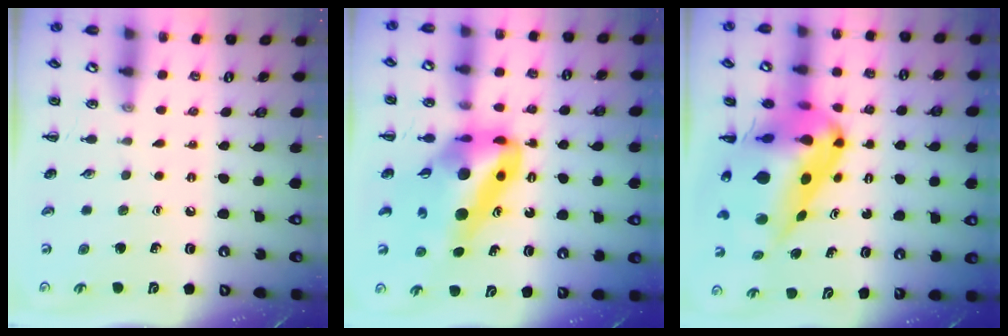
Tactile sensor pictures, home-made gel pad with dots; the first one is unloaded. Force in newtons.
{"total": 14.7, "press": 14.0, "slide": 4.4}
{"total": 18.1, "press": 17.3, "slide": 5.3}